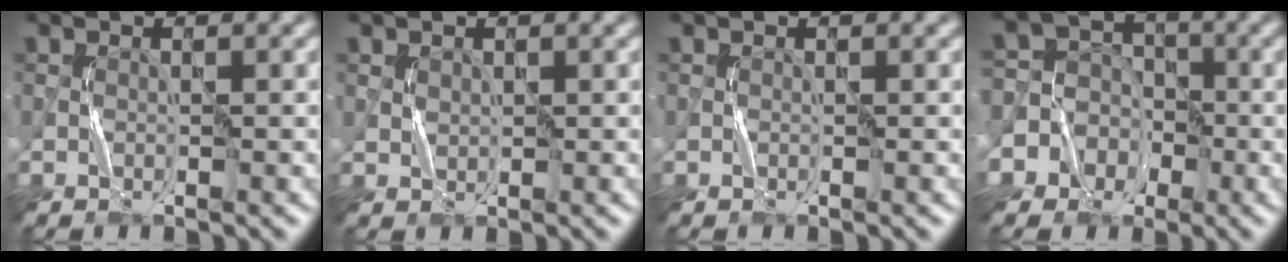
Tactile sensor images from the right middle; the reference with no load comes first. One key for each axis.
{"total": 0.9, "fx": 0.4, "fy": 0.7, "fz": 0.3, "tx": -0.009, "ty": -0.001, "tz": 0.013}
{"total": 0.0}
{"total": 8.4, "fx": -3.0, "fy": 7.7, "fz": 1.1, "tx": -0.023, "ty": 0.023, "tz": -0.082}